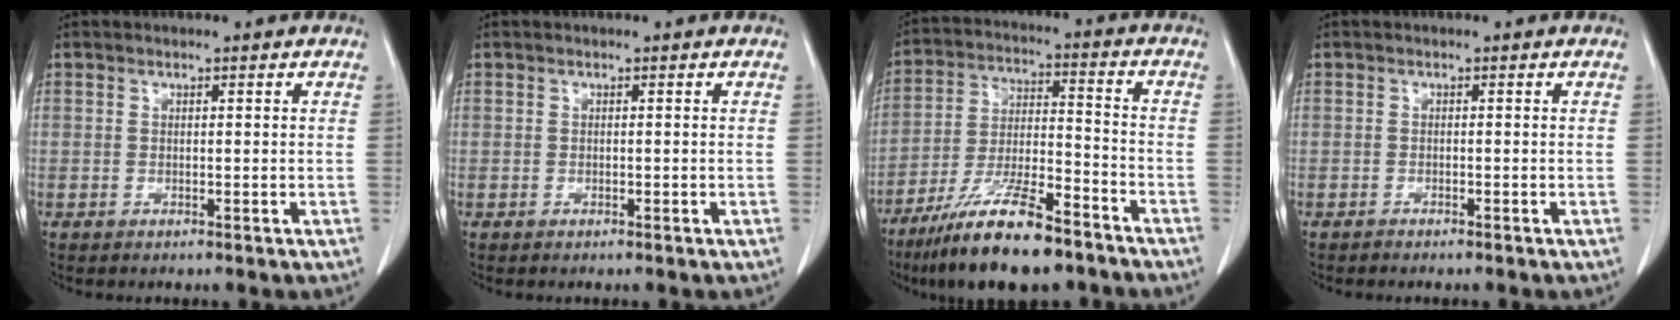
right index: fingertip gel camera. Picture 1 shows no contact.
{"total": 0.0}
{"total": 15.1, "force": [-11.1, 2.8, 9.9], "torque": [-0.196, -0.020, -0.199]}
{"total": 0.9, "force": [-0.8, 0.1, 0.4], "torque": [-0.009, -0.002, -0.010]}